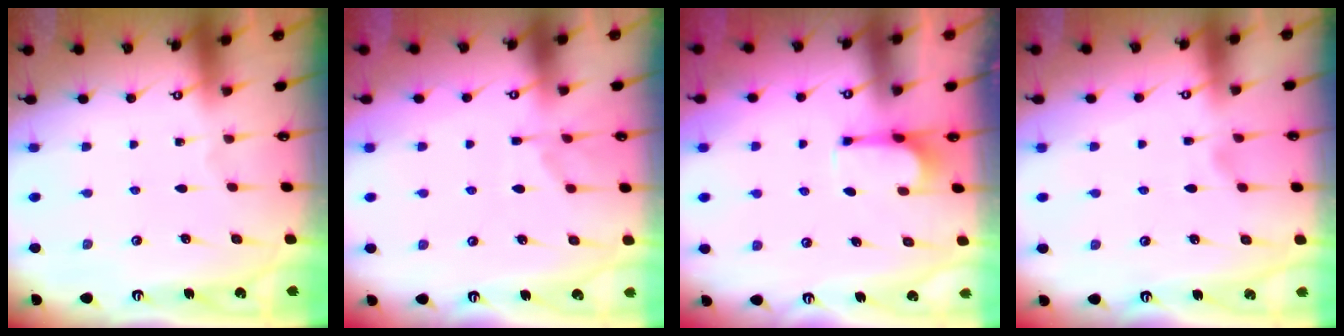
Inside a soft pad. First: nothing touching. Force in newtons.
{"total": 1.4, "press": 0.6, "slide": 1.2}
{"total": 1.2, "press": 0.7, "slide": 1.0}
{"total": 1.1, "press": 0.6, "slide": 1.0}